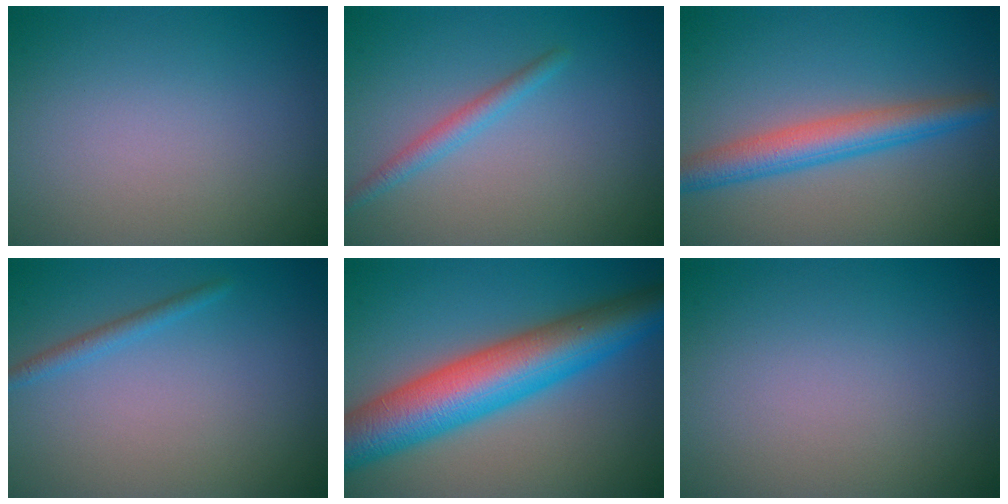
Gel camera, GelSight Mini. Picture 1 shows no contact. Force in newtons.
{"total": 1.8, "press": 1.8, "slide": 0.1}
{"total": 4.4, "press": 4.4, "slide": 0.0}
{"total": 1.4, "press": 1.4, "slide": 0.1}
{"total": 10.6, "press": 10.6, "slide": 0.1}
{"total": 0.0}